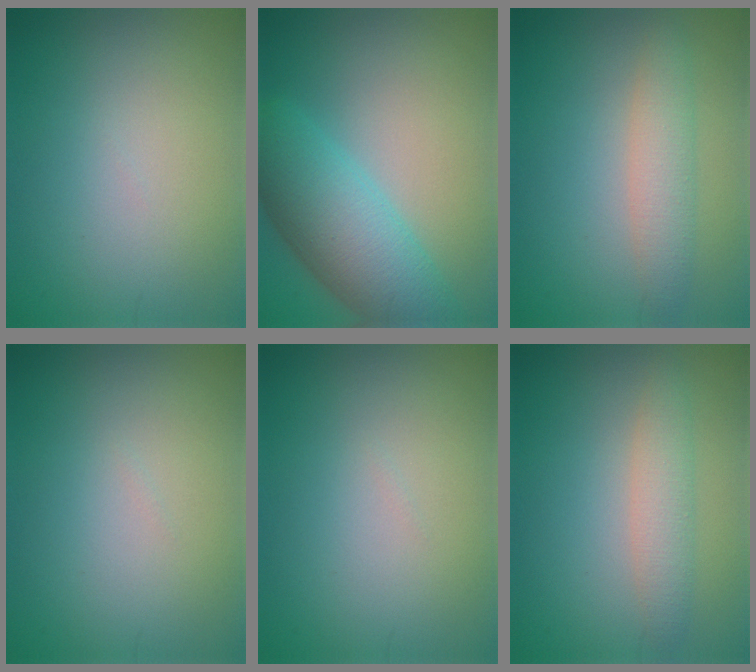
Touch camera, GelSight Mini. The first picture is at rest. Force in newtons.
{"total": 7.8, "press": 7.8, "slide": 0.2}
{"total": 3.0, "press": 3.0, "slide": 0.0}
{"total": 0.0}
{"total": 0.0}
{"total": 2.6, "press": 2.6, "slide": 0.1}